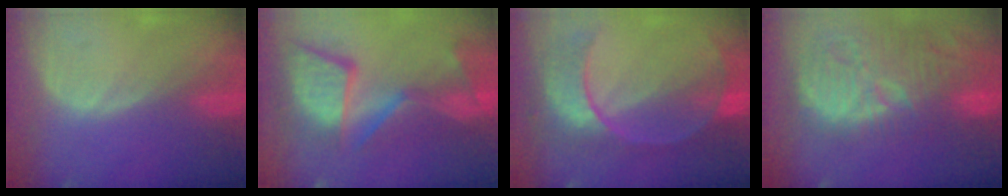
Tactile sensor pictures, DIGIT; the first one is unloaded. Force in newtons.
{"total": 13.5, "press": 11.0, "slide": 7.8}
{"total": 9.4, "press": 8.5, "slide": 4.0}
{"total": 14.7, "press": 13.0, "slide": 6.8}